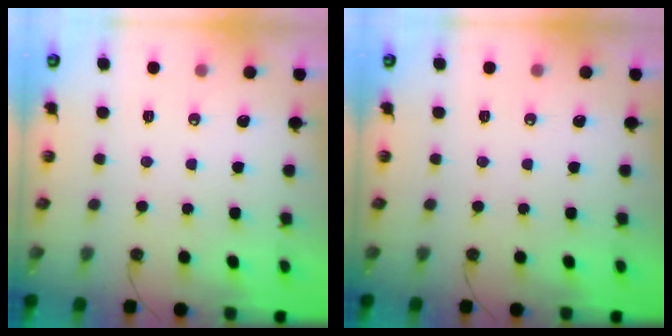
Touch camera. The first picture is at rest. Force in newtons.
{"total": 0.0}